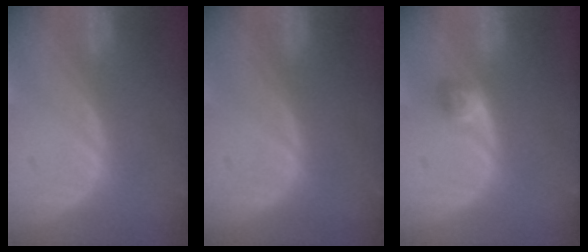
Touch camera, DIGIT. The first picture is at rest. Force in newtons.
{"total": 0.0}
{"total": 2.6, "press": 2.3, "slide": 1.1}